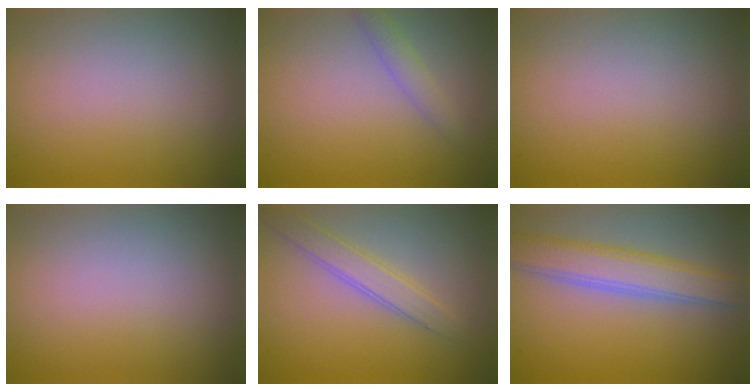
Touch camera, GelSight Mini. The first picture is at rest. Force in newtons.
{"total": 1.5, "press": 1.5, "slide": 0.0}
{"total": 0.0}
{"total": 0.0}
{"total": 2.6, "press": 2.6, "slide": 0.1}
{"total": 4.8, "press": 4.8, "slide": 0.0}